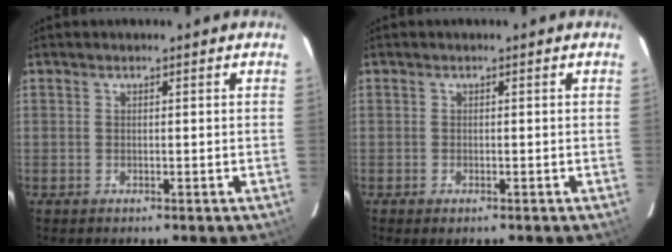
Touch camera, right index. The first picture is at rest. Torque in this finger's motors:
{"motor_torque": [0.17, -0.08, 0.15, 0.02]}